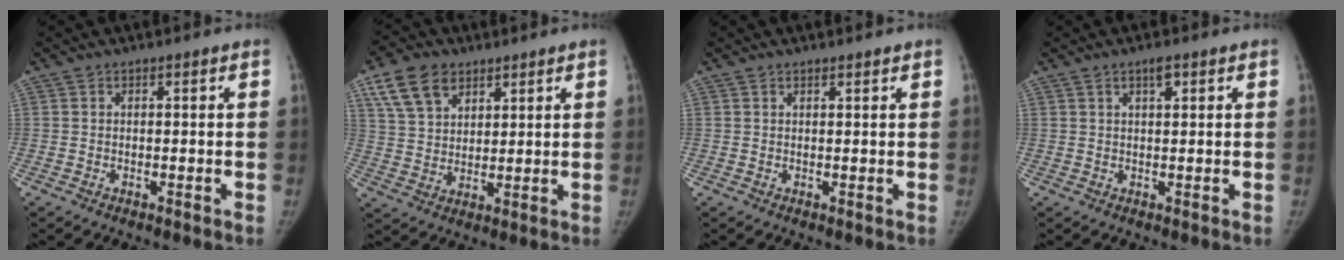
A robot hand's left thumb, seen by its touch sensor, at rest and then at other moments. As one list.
[{"total": 10.1, "force": [5.7, 6.6, 5.1], "torque": [-0.075, -0.016, 0.111]}, {"total": 0.6, "force": [0.6, 0.2, 0.1], "torque": [-0.003, -0.006, 0.007]}, {"total": 2.1, "force": [1.2, 0.6, 1.6], "torque": [-0.027, -0.004, 0.020]}]